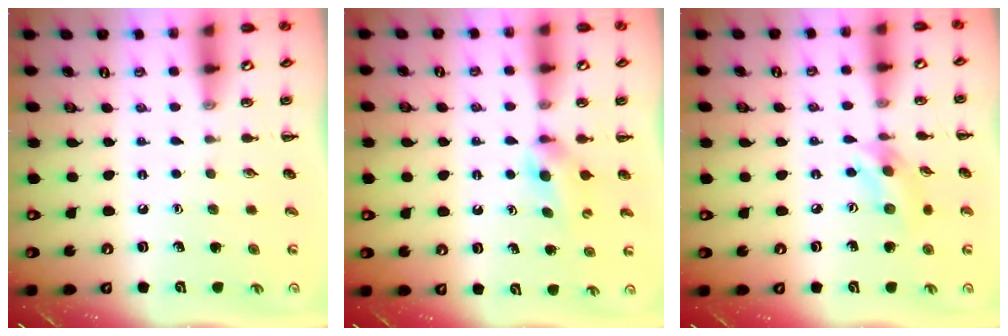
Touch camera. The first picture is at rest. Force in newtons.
{"total": 3.9, "press": 3.7, "slide": 1.4}
{"total": 6.2, "press": 6.2, "slide": 0.7}